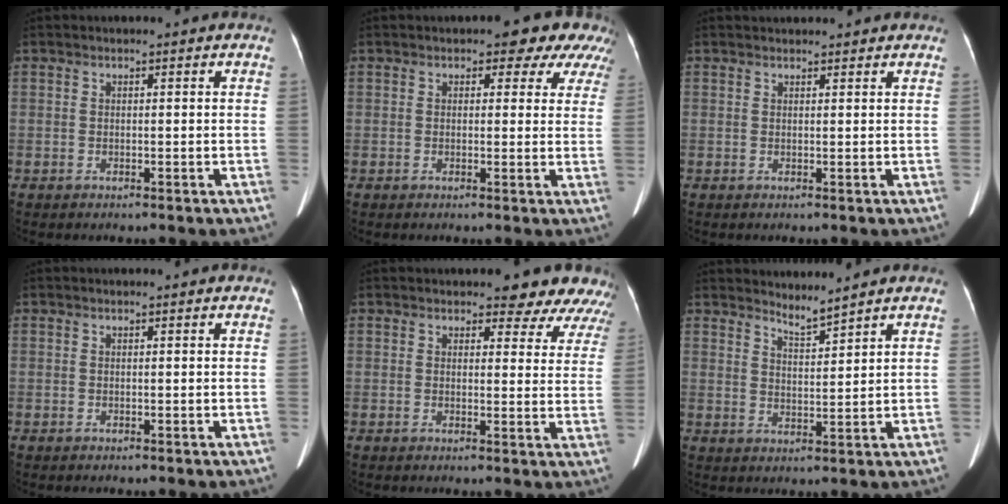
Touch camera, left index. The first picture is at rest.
{"total": 6.8, "force": [5.2, 3.8, 2.3], "torque": [-0.005, 0.004, 0.033]}
{"total": 4.7, "force": [4.4, 1.0, 1.2], "torque": [-0.012, 0.024, 0.051]}
{"total": 0.0}
{"total": 9.1, "force": [8.3, 3.1, 2.1], "torque": [0.006, -0.019, 0.063]}
{"total": 2.9, "force": [2.8, -0.6, 0.4], "torque": [-0.015, -0.013, 0.056]}